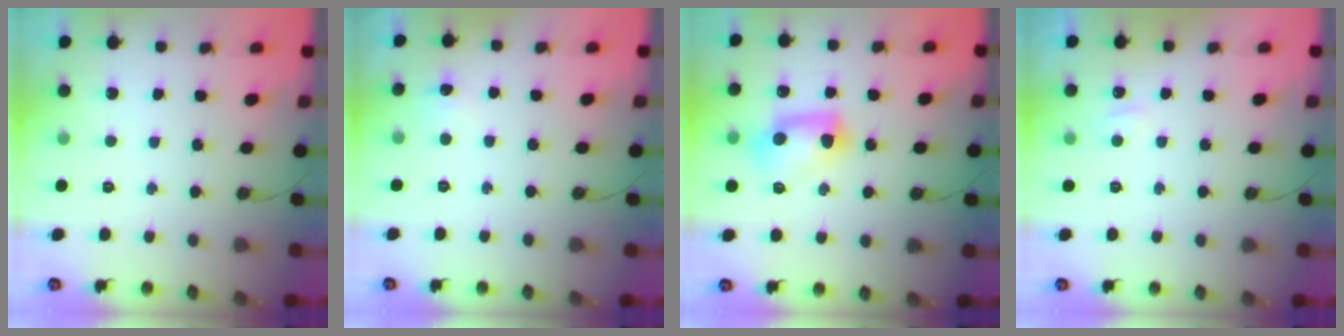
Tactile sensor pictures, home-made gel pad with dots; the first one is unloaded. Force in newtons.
{"total": 3.9, "press": 3.8, "slide": 0.6}
{"total": 17.6, "press": 12.2, "slide": 12.7}
{"total": 3.5, "press": 3.4, "slide": 0.7}